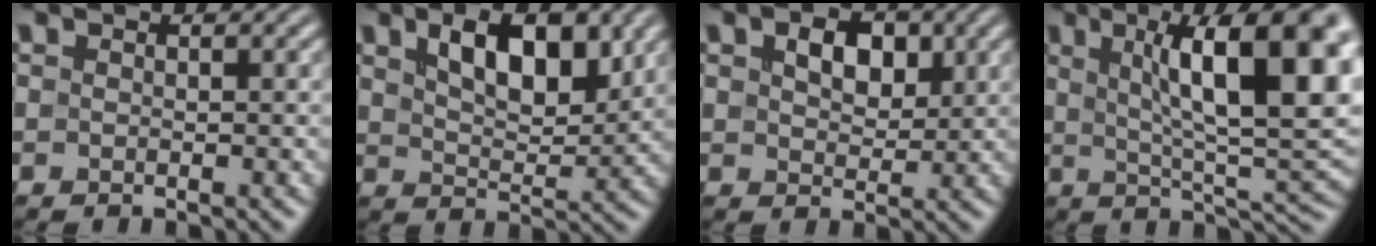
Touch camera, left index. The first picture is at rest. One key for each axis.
{"total": 6.2, "fx": 2.7, "fy": 2.9, "fz": 4.8, "tx": -0.084, "ty": -0.002, "tz": 0.048}
{"total": 3.6, "fx": 1.2, "fy": 2.4, "fz": 2.4, "tx": -0.047, "ty": 0.003, "tz": 0.019}
{"total": 13.5, "fx": 3.8, "fy": 4.0, "fz": 12.4, "tx": -0.162, "ty": 0.006, "tz": 0.056}